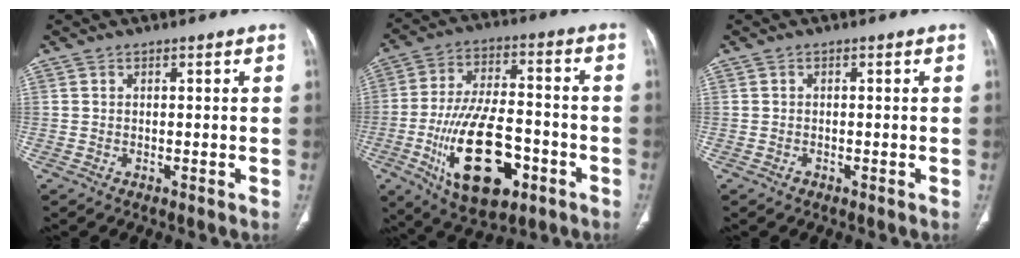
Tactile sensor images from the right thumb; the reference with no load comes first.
{"total": 19.8, "force": [-7.3, 9.8, 15.6], "torque": [-0.260, 0.027, -0.110]}
{"total": 0.6, "force": [-0.3, 0.4, 0.2], "torque": [0.002, 0.003, -0.006]}